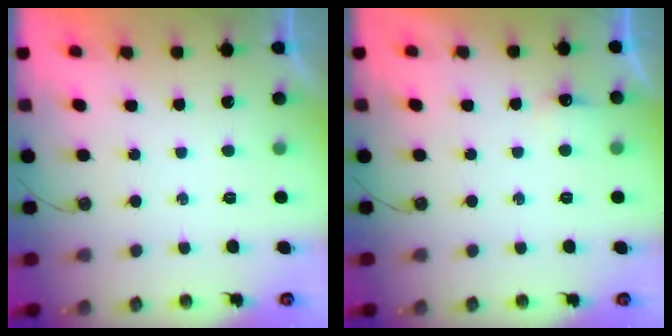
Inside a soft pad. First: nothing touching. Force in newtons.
{"total": 5.4, "press": 5.3, "slide": 1.2}